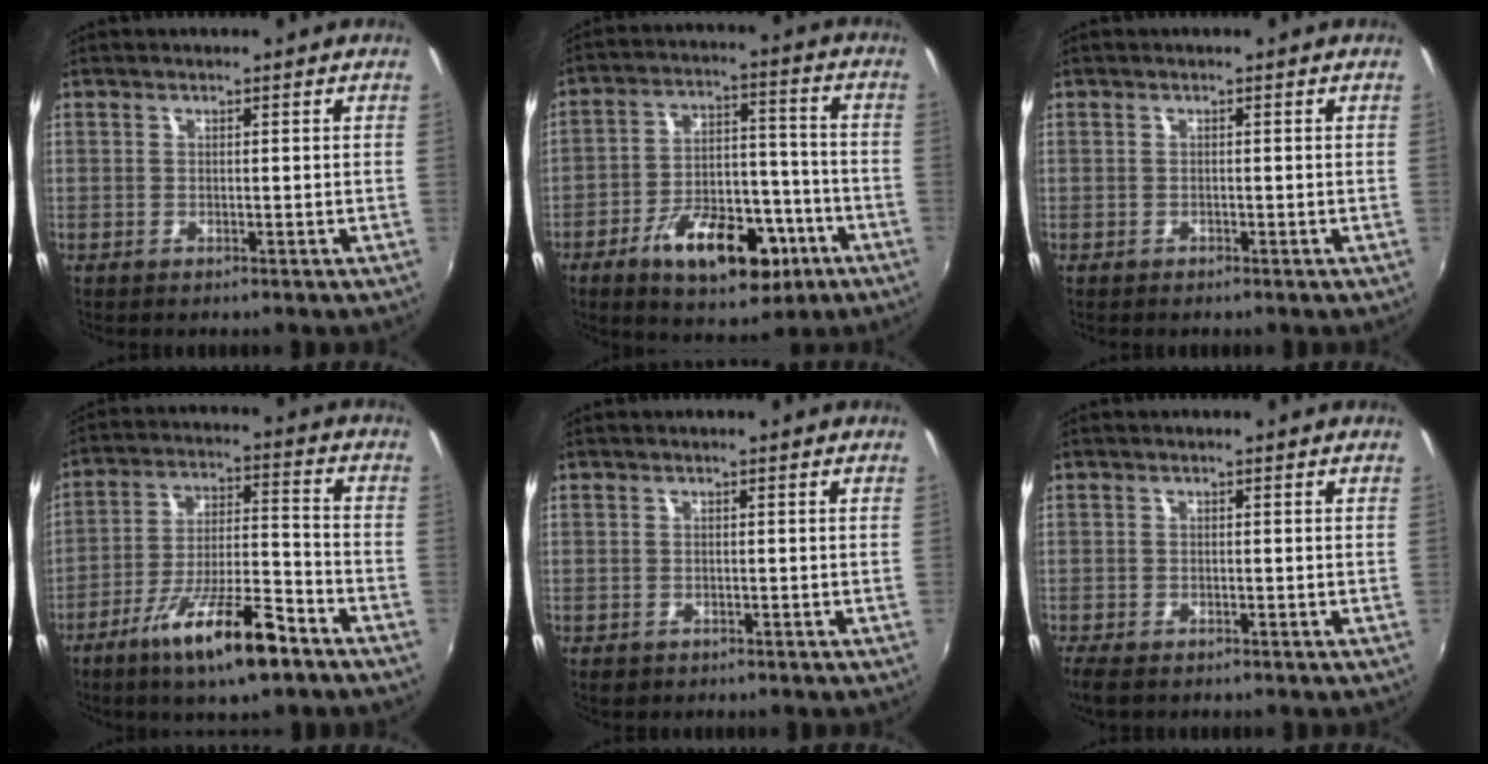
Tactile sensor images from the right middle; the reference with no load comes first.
{"total": 16.5, "force": [-8.8, 8.1, 11.4], "torque": [-0.199, 0.014, -0.128]}
{"total": 0.6, "force": [-0.5, 0.4, -0.1], "torque": [0.001, 0.000, -0.009]}
{"total": 15.4, "force": [-9.9, 2.7, 11.5], "torque": [-0.221, -0.024, -0.174]}
{"total": 1.7, "force": [-0.9, 1.3, 0.7], "torque": [-0.016, -0.005, -0.012]}
{"total": 4.0, "force": [-2.9, 1.6, 2.2], "torque": [-0.052, -0.017, -0.053]}